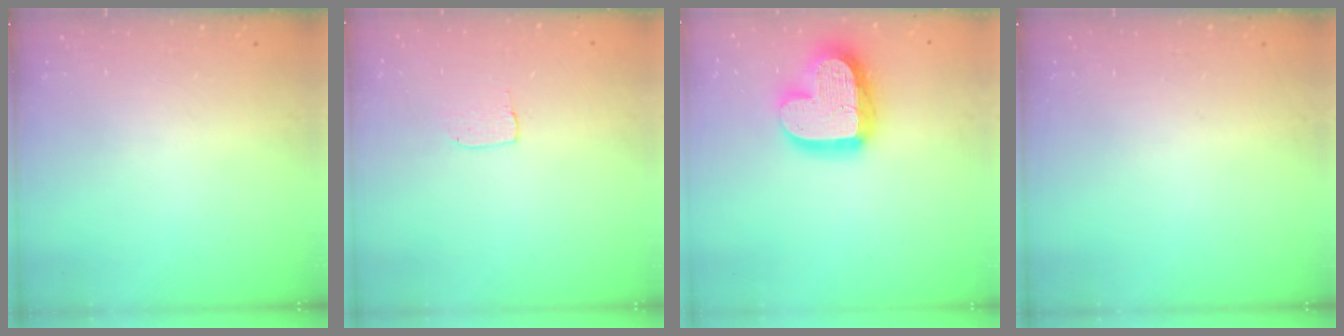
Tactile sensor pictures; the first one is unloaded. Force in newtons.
{"total": 3.1, "press": 3.1, "slide": 0.2}
{"total": 18.7, "press": 18.6, "slide": 1.5}
{"total": 0.0}